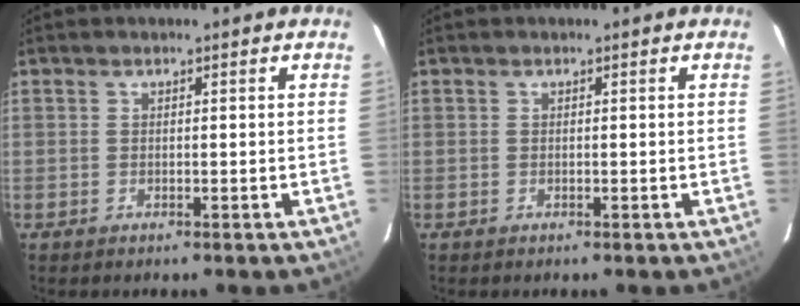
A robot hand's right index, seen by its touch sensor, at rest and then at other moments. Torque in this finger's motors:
{"motor_torque": [-0.01, -0.01, 0.01, 0.00]}